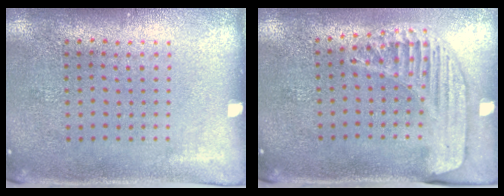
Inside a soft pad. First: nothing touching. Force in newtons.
{"total": 1.5, "press": 1.5, "slide": 0.3}